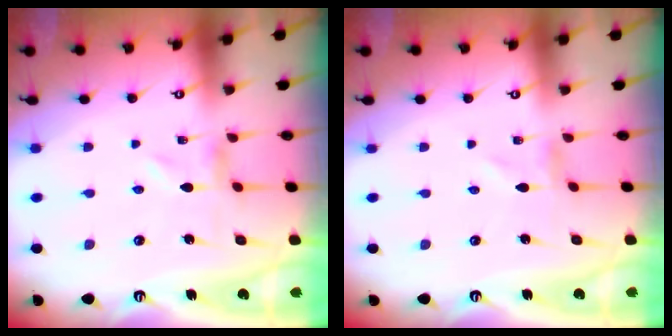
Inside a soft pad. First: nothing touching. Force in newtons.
{"total": 0.8, "press": 0.8, "slide": 0.1}